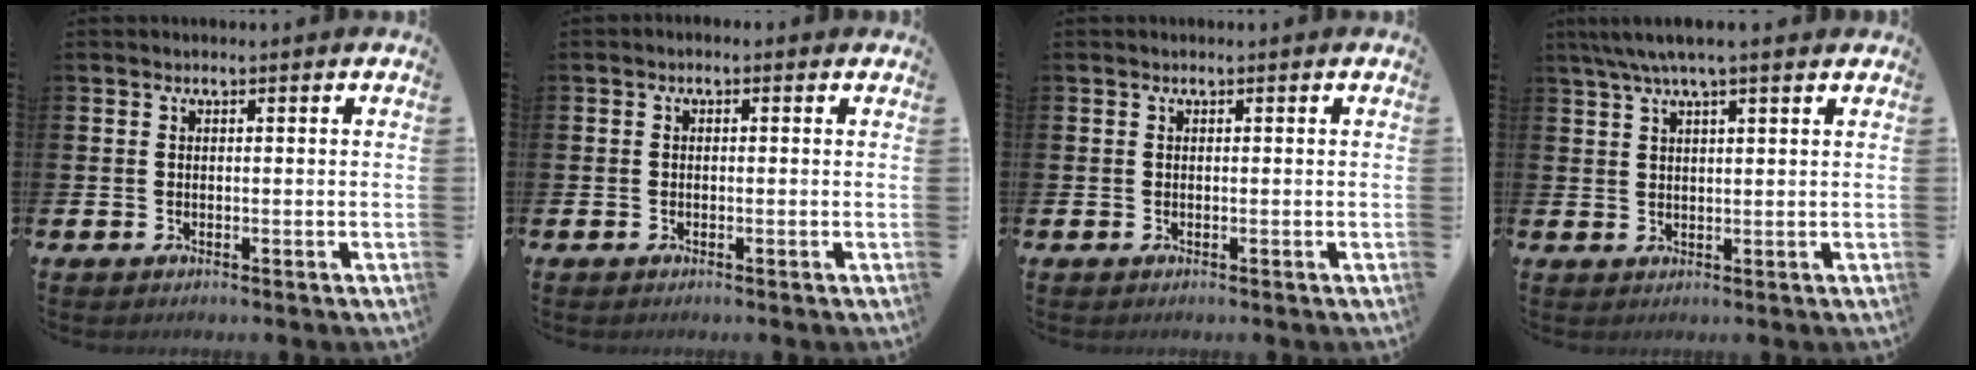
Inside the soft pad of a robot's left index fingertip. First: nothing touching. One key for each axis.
{"total": 0.6, "fx": -0.5, "fy": 0.3, "fz": 0.3, "tx": -0.004, "ty": 0.002, "tz": -0.011}
{"total": 0.0}
{"total": 4.7, "fx": 3.6, "fy": 0.5, "fz": 3.0, "tx": -0.064, "ty": -0.002, "tz": 0.064}